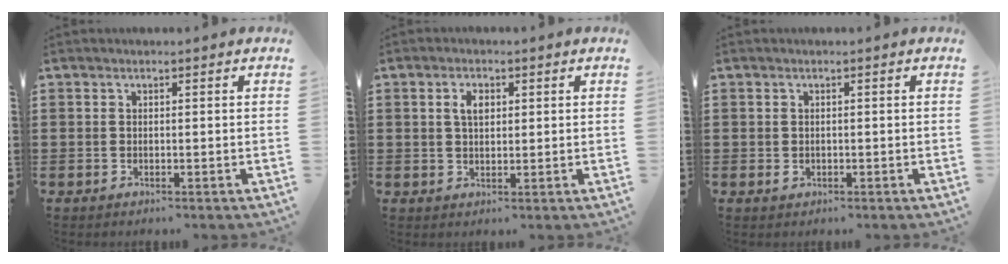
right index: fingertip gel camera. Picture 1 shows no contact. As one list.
[{"total": 3.0, "force": [0.9, 1.6, 2.4], "torque": [-0.051, 0.009, 0.014]}, {"total": 1.0, "force": [-0.1, 0.8, 0.6], "torque": [-0.013, 0.004, -0.003]}]